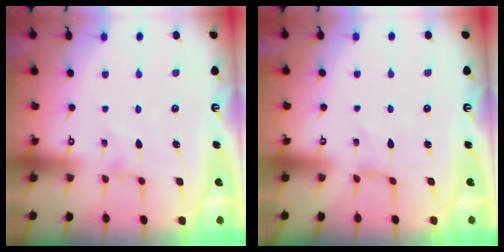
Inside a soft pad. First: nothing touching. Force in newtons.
{"total": 0.0}